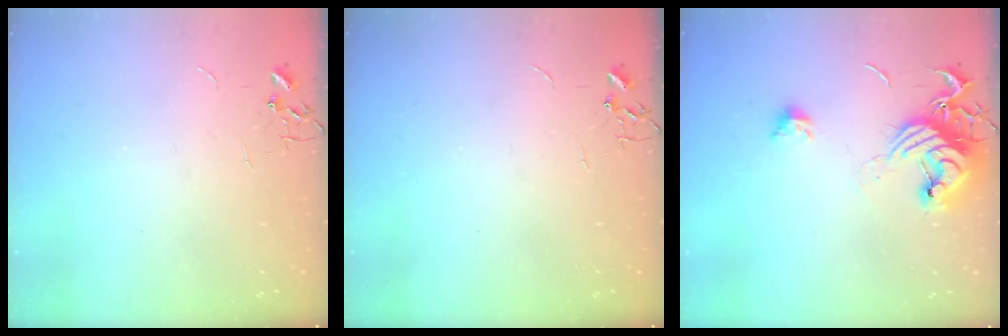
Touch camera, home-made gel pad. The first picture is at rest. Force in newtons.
{"total": 0.0}
{"total": 14.4, "press": 14.4, "slide": 0.8}